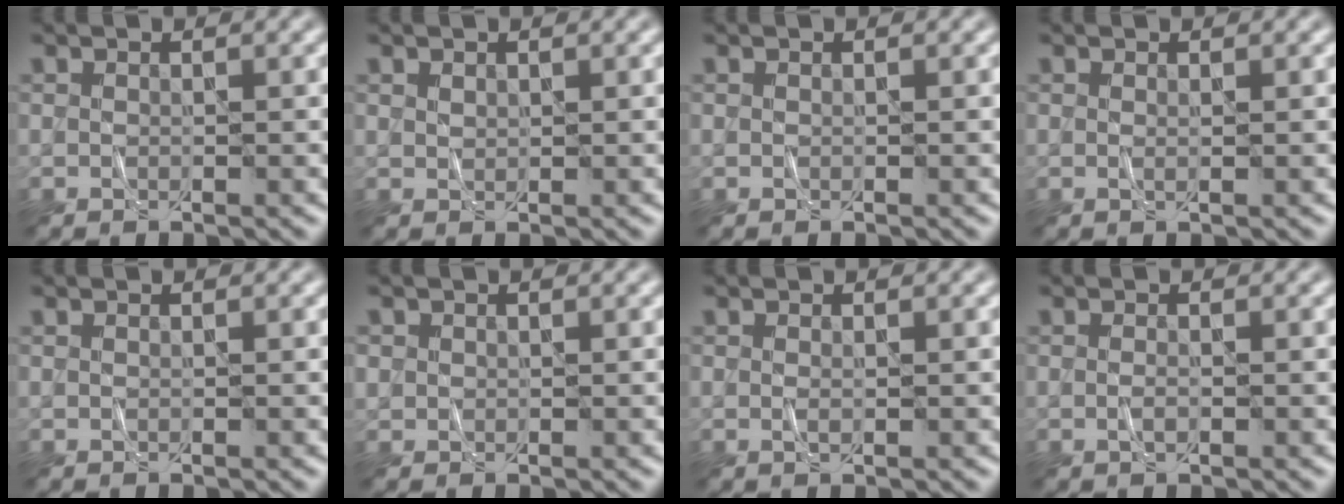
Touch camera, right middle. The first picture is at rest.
{"total": 0.6, "force": [0.5, 0.4, 0.2], "torque": [-0.007, 0.000, 0.012]}
{"total": 0.0}
{"total": 0.5, "force": [0.1, 0.1, 0.5], "torque": [-0.007, 0.001, 0.002]}
{"total": 0.0}
{"total": 0.8, "force": [0.1, 0.8, 0.0], "torque": [0.006, -0.002, 0.003]}
{"total": 0.5, "force": [0.0, 0.1, 0.5], "torque": [-0.011, -0.001, 0.000]}
{"total": 0.8, "force": [-0.3, 0.2, 0.7], "torque": [-0.016, -0.001, -0.005]}